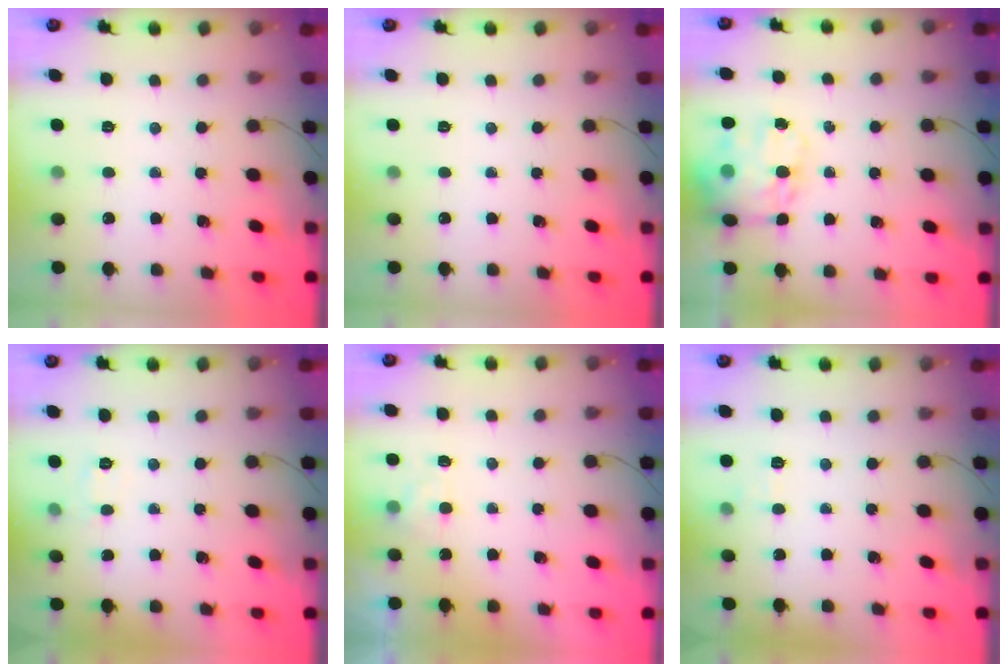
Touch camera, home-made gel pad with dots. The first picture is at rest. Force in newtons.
{"total": 0.0}
{"total": 17.5, "press": 16.9, "slide": 4.3}
{"total": 5.6, "press": 5.3, "slide": 1.7}
{"total": 2.5, "press": 2.0, "slide": 1.5}
{"total": 5.1, "press": 4.8, "slide": 1.4}